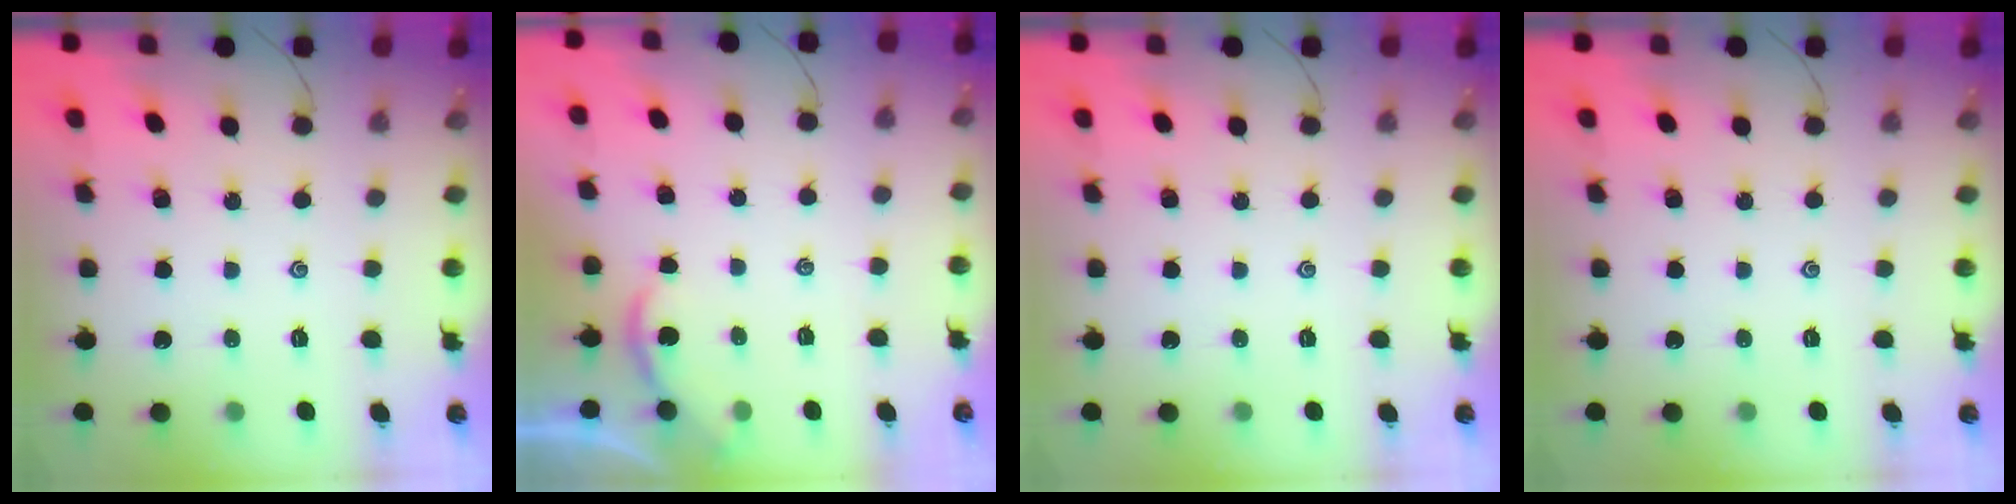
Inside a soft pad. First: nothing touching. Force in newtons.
{"total": 1.2, "press": 1.1, "slide": 0.1}
{"total": 0.0}
{"total": 0.0}